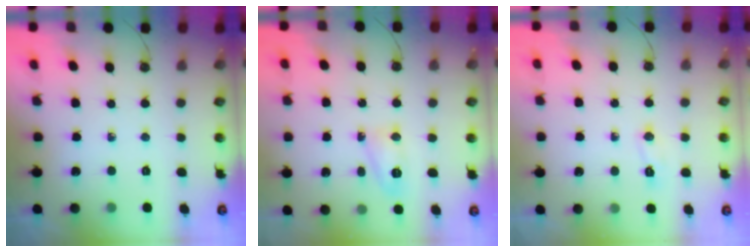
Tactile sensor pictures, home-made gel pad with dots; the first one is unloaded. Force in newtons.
{"total": 7.0, "press": 7.0, "slide": 0.4}
{"total": 14.3, "press": 4.9, "slide": 13.4}